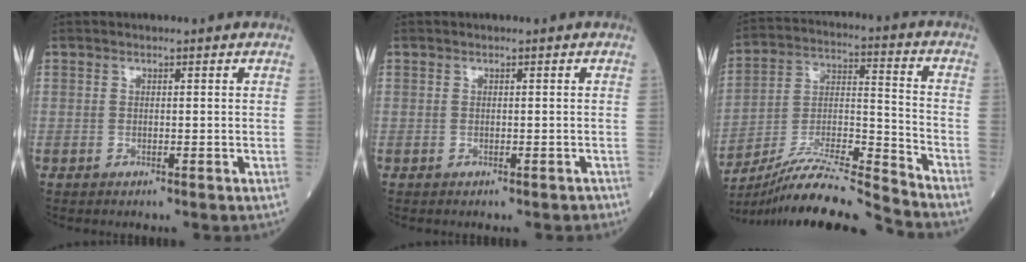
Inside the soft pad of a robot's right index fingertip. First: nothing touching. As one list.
[{"total": 1.0, "force": [-0.8, 0.4, 0.4], "torque": [-0.006, 0.000, -0.010]}, {"total": 16.1, "force": [-15.1, -1.4, 5.6], "torque": [-0.098, 0.013, -0.277]}]